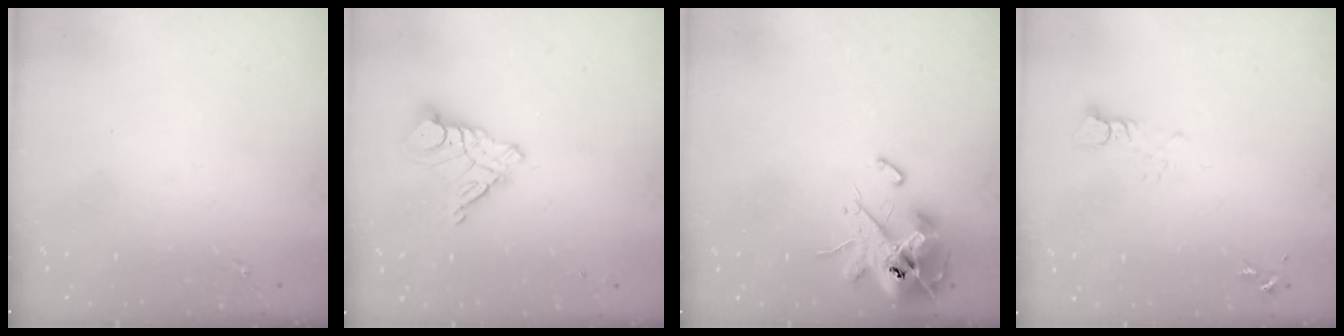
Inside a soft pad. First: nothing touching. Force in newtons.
{"total": 9.7, "press": 9.7, "slide": 1.1}
{"total": 13.9, "press": 13.7, "slide": 2.3}
{"total": 3.3, "press": 3.3, "slide": 0.0}